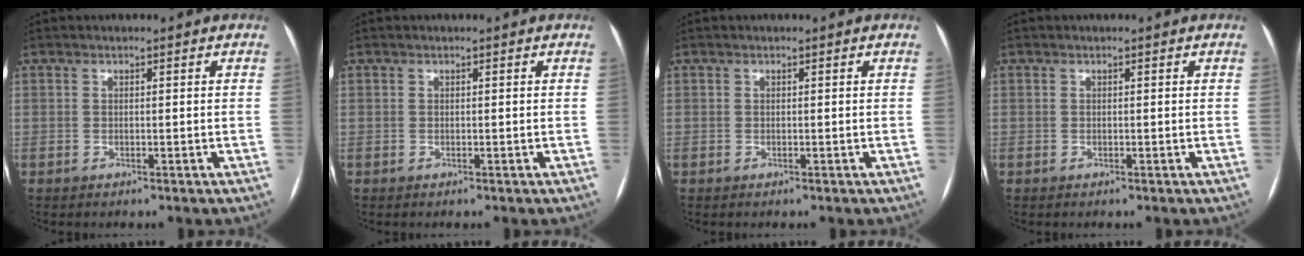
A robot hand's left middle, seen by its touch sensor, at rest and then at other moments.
{"total": 0.0}
{"total": 0.0}
{"total": 0.0}